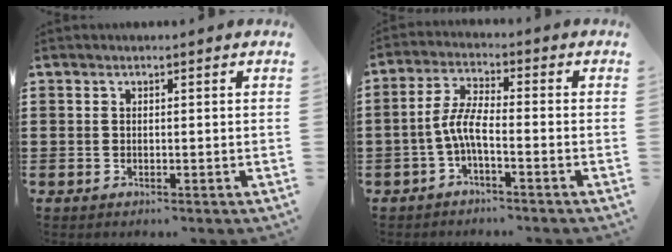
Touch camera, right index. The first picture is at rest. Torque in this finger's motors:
{"motor_torque": [0.96, -0.82, 0.60, 0.18]}